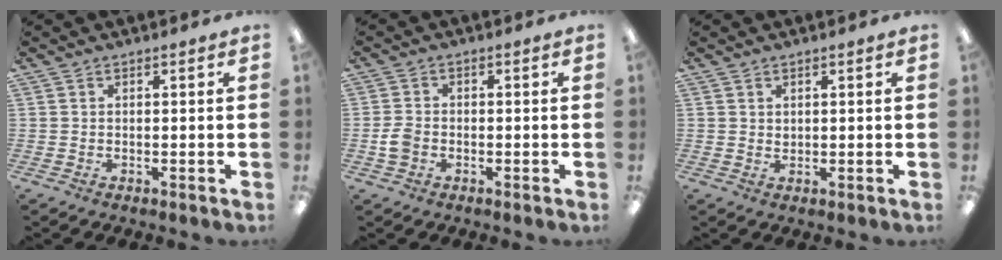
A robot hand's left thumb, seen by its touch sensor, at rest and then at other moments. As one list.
[{"total": 3.7, "force": [-1.0, 2.8, 2.2], "torque": [-0.043, 0.007, -0.019]}, {"total": 1.2, "force": [1.1, 0.6, 0.0], "torque": [0.000, -0.002, 0.021]}]